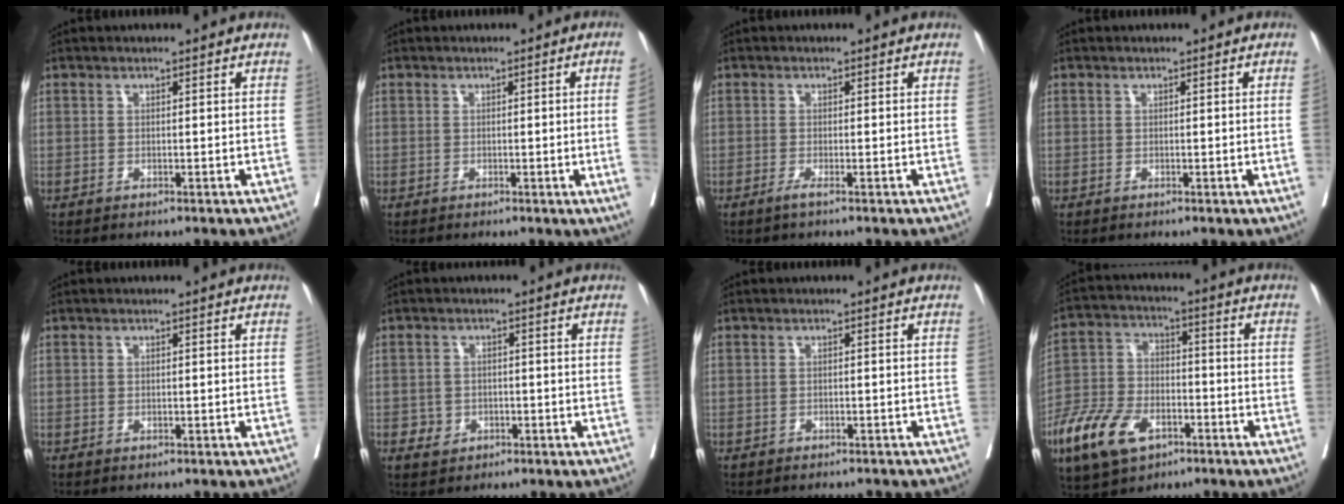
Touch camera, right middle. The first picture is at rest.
{"total": 5.1, "force": [-0.5, -1.7, 4.7], "torque": [-0.065, -0.012, -0.003]}
{"total": 0.9, "force": [-0.6, -0.2, 0.7], "torque": [-0.009, -0.006, -0.017]}
{"total": 1.4, "force": [-0.1, -0.6, 1.2], "torque": [-0.015, -0.002, 0.000]}
{"total": 0.0}
{"total": 2.7, "force": [-1.1, 2.3, 0.7], "torque": [-0.005, 0.006, -0.012]}
{"total": 3.4, "force": [-3.1, 1.3, 0.6], "torque": [-0.004, -0.004, -0.043]}
{"total": 12.8, "force": [-6.7, 7.2, 8.2], "torque": [-0.177, -0.003, -0.125]}